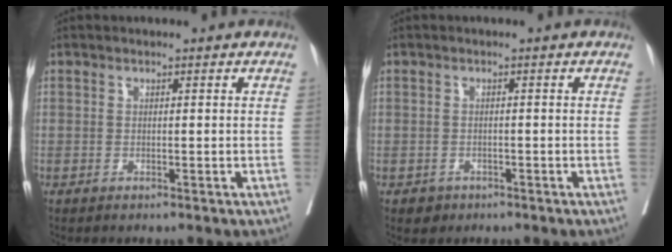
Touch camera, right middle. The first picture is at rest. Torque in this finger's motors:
{"motor_torque": [0.21, -0.02, 0.03, 0.00]}